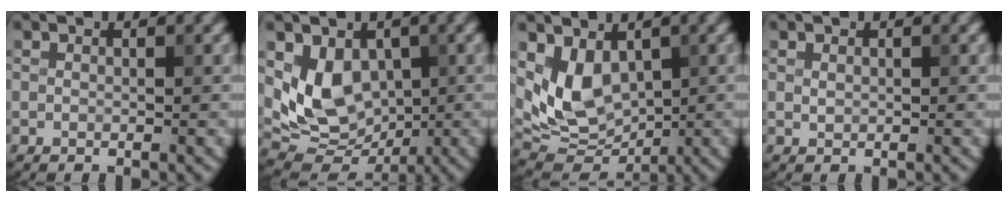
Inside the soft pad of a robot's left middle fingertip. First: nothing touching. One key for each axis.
{"total": 6.3, "fx": 1.1, "fy": 4.8, "fz": 3.9, "tx": -0.070, "ty": -0.019, "tz": 0.028}
{"total": 6.0, "fx": 1.6, "fy": 4.0, "fz": 4.1, "tx": -0.079, "ty": -0.020, "tz": 0.038}
{"total": 0.5, "fx": 0.2, "fy": 0.4, "fz": 0.3, "tx": -0.006, "ty": 0.001, "tz": 0.005}